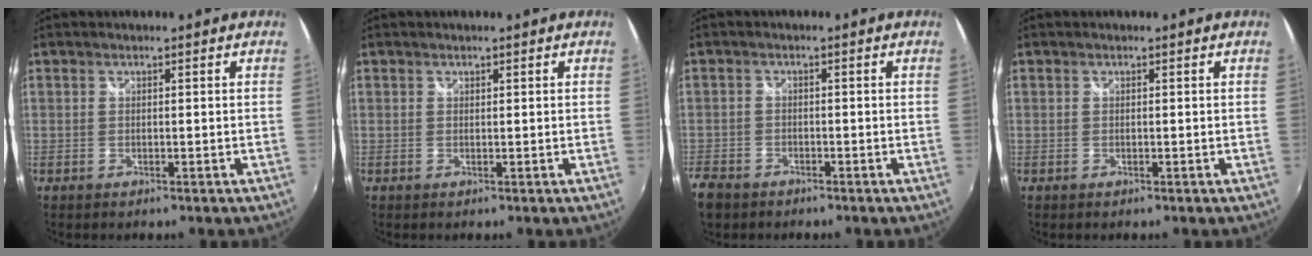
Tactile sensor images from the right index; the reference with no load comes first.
{"total": 0.0}
{"total": 5.2, "force": [-3.6, 3.5, 1.3], "torque": [-0.046, -0.002, -0.071]}
{"total": 0.0}